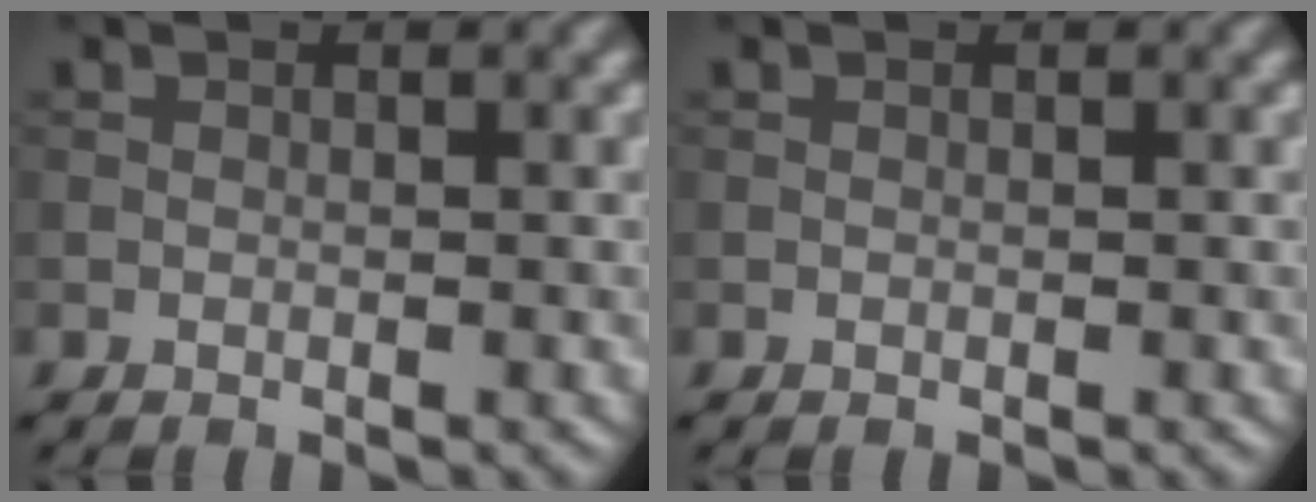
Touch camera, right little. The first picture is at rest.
{"total": 0.0}